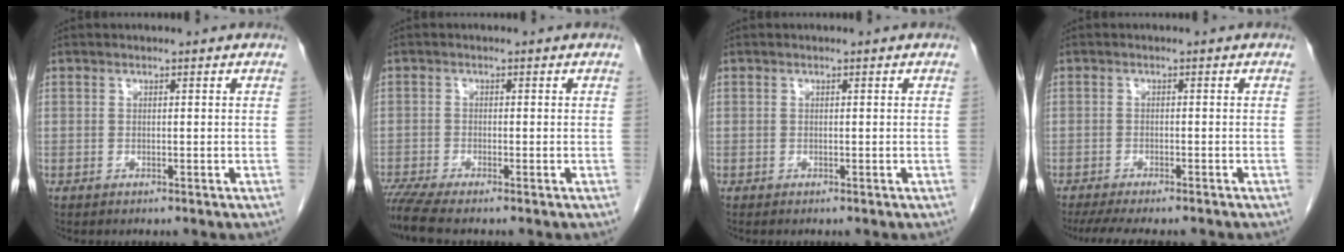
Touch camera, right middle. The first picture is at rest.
{"total": 4.4, "force": [-3.8, -0.5, 2.2], "torque": [-0.041, -0.013, -0.072]}
{"total": 0.0}
{"total": 10.1, "force": [-8.7, 2.0, 4.8], "torque": [-0.070, -0.011, -0.122]}